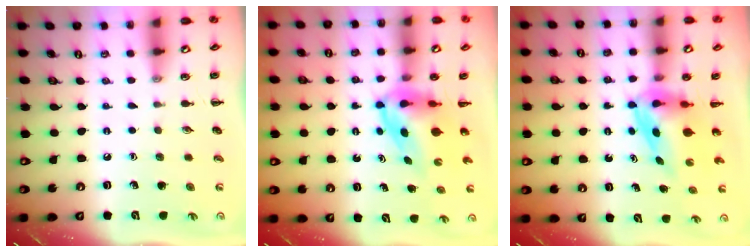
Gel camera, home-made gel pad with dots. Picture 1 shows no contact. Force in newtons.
{"total": 4.3, "press": 4.2, "slide": 1.1}
{"total": 4.0, "press": 3.9, "slide": 0.7}